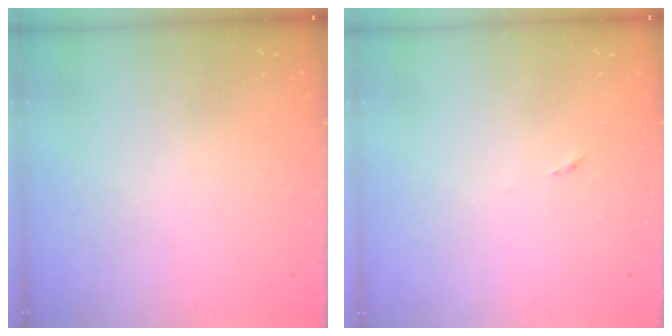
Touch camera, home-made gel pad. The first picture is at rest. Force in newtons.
{"total": 2.6, "press": 2.6, "slide": 0.4}